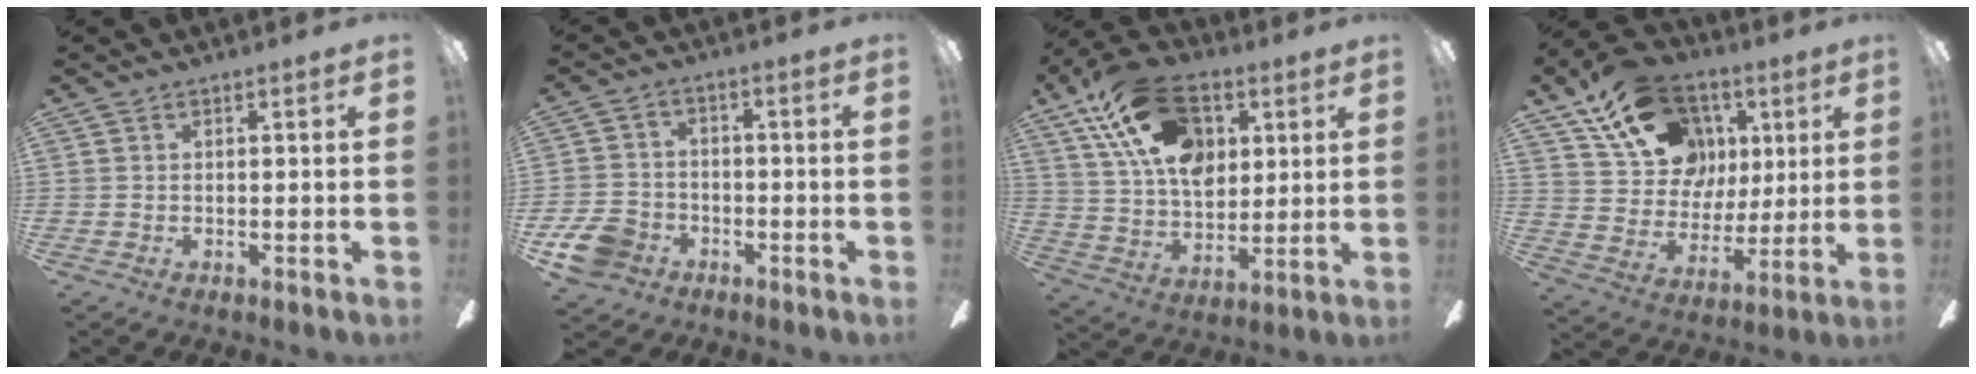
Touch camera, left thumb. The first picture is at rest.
{"total": 8.8, "force": [-4.8, 6.4, 3.5], "torque": [-0.085, 0.038, -0.091]}
{"total": 20.2, "force": [9.4, 12.6, 12.6], "torque": [-0.222, -0.018, 0.174]}
{"total": 20.7, "force": [10.0, 15.1, 10.1], "torque": [-0.168, -0.034, 0.192]}